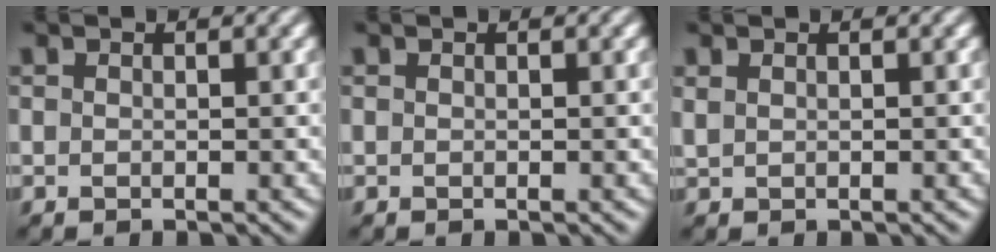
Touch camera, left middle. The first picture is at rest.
{"total": 0.0}
{"total": 0.6, "force": [0.5, 0.2, 0.3], "torque": [-0.010, 0.002, 0.014]}